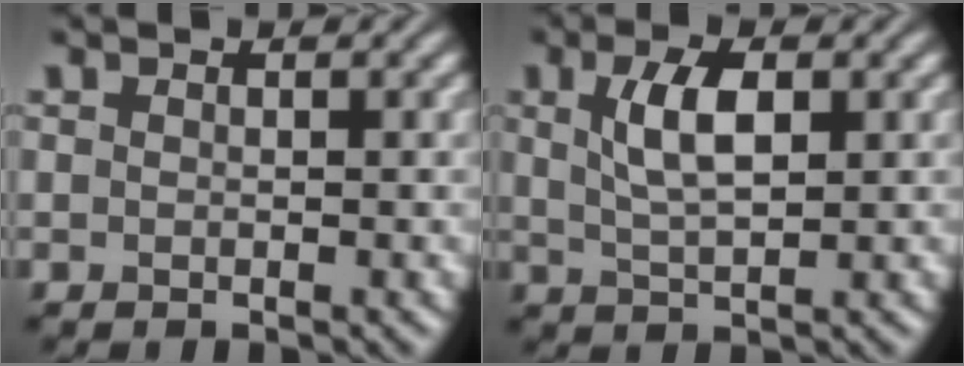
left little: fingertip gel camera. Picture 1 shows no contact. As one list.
[{"total": 4.2, "force": [1.2, 1.7, 3.7], "torque": [-0.079, 0.005, 0.025]}]